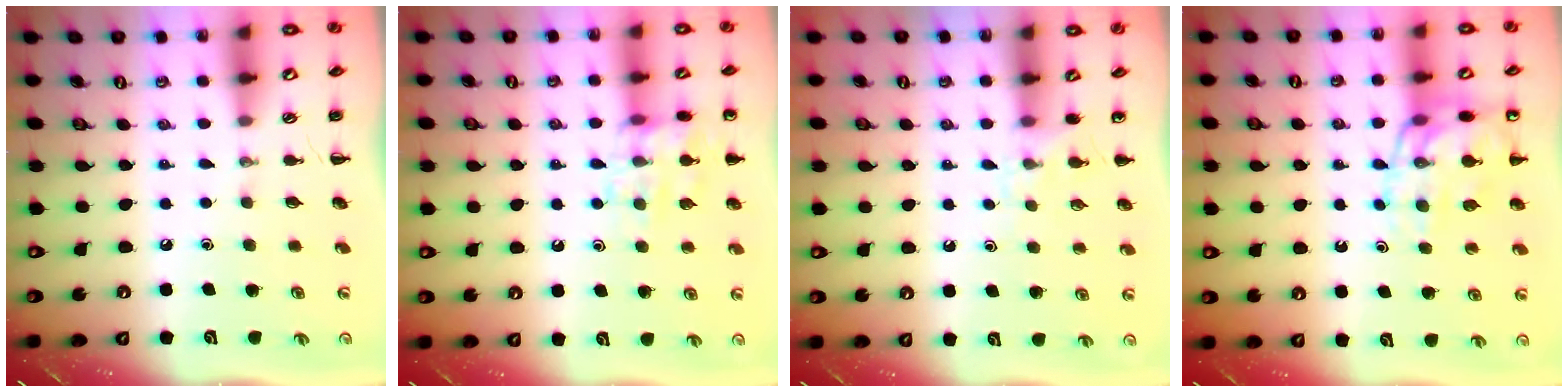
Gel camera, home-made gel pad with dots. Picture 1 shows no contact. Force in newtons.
{"total": 12.7, "press": 12.7, "slide": 0.7}
{"total": 5.3, "press": 5.1, "slide": 1.6}
{"total": 14.0, "press": 13.8, "slide": 2.4}